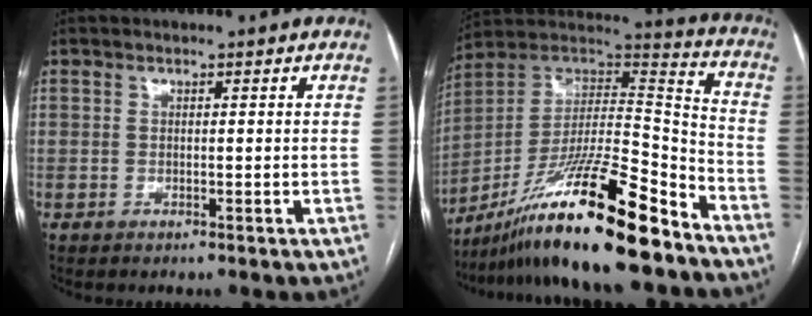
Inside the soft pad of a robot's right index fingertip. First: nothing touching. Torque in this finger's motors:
{"motor_torque": [1.09, -1.05, 1.05, 0.21]}